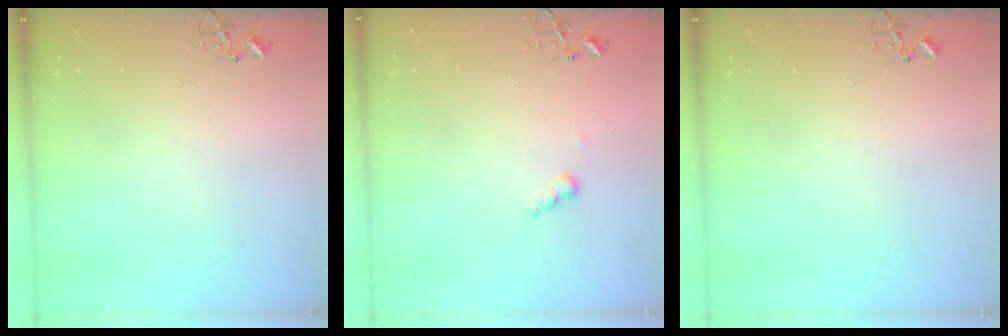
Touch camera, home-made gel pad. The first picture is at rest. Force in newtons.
{"total": 5.0, "press": 5.0, "slide": 0.5}
{"total": 0.0}